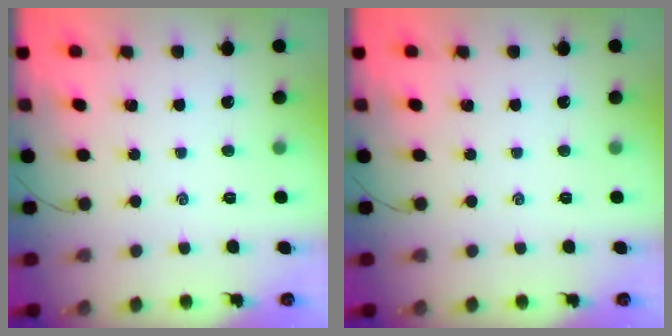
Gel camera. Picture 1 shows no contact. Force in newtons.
{"total": 0.0}